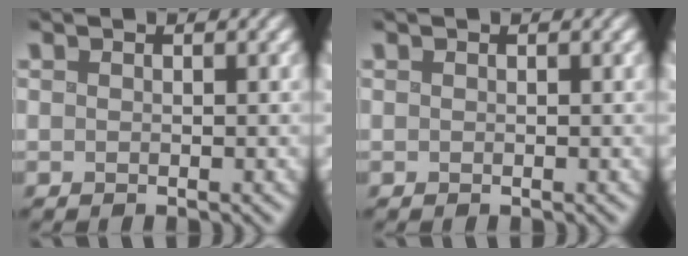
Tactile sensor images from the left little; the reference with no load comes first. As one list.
[{"total": 0.0}]